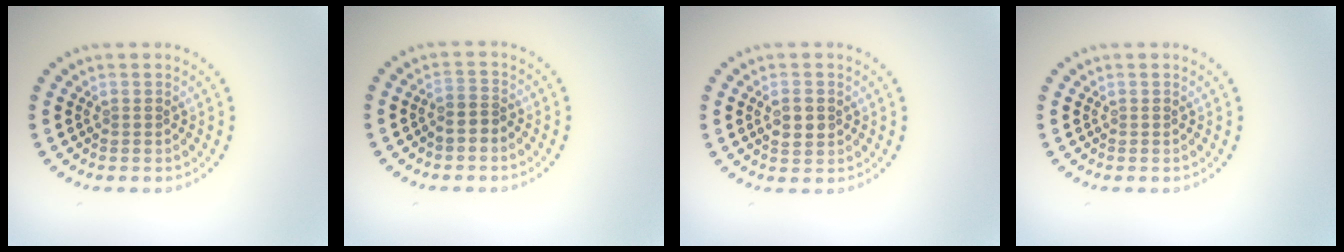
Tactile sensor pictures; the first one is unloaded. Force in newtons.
{"total": 1.6, "press": 1.4, "slide": 0.8}
{"total": 2.0, "press": 1.9, "slide": 0.3}
{"total": 0.0}